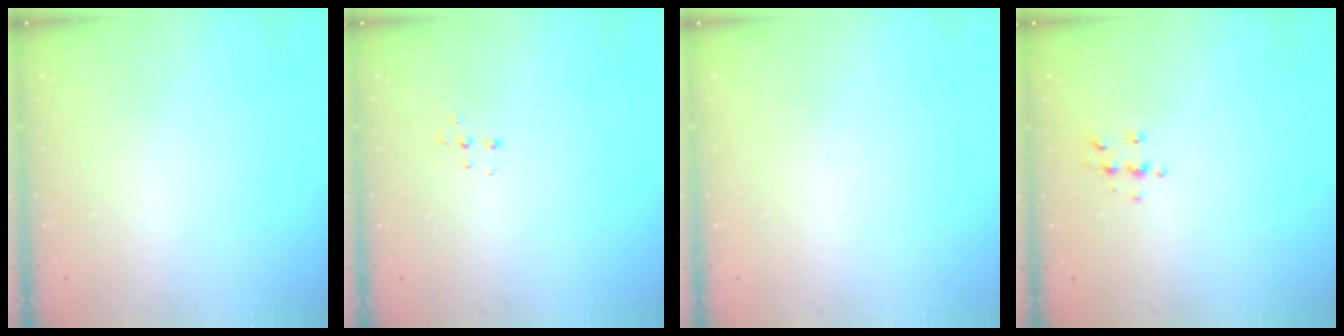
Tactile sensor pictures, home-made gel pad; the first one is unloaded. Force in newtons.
{"total": 5.1, "press": 5.0, "slide": 0.4}
{"total": 0.0}
{"total": 5.1, "press": 5.1, "slide": 0.3}